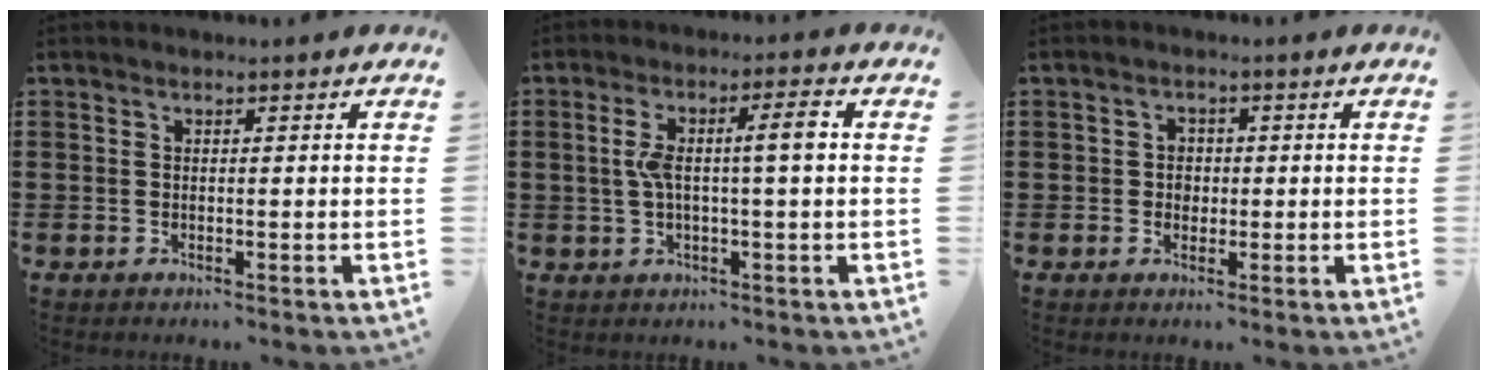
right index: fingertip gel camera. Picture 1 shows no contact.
{"total": 6.1, "force": [0.6, 1.0, 6.0], "torque": [-0.104, 0.000, 0.003]}
{"total": 1.9, "force": [-0.2, 1.8, 0.7], "torque": [-0.020, 0.007, -0.006]}